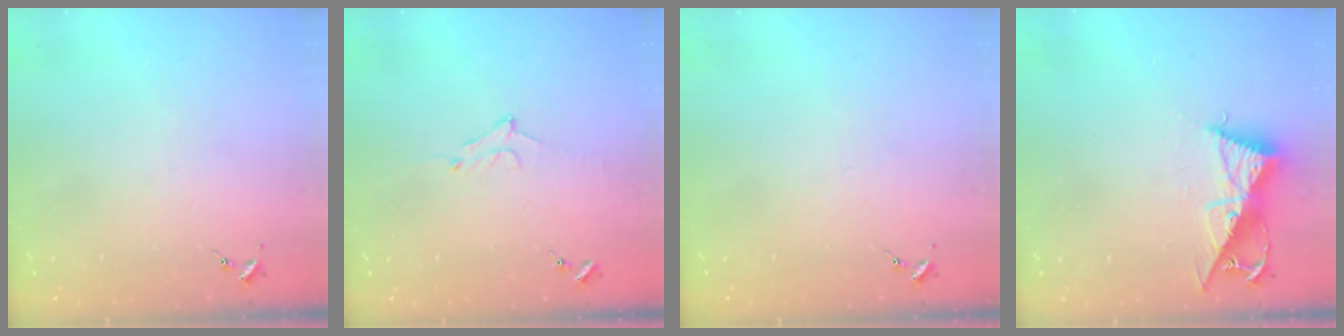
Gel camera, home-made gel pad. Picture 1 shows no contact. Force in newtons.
{"total": 7.5, "press": 7.5, "slide": 0.9}
{"total": 0.0}
{"total": 12.4, "press": 12.4, "slide": 1.0}